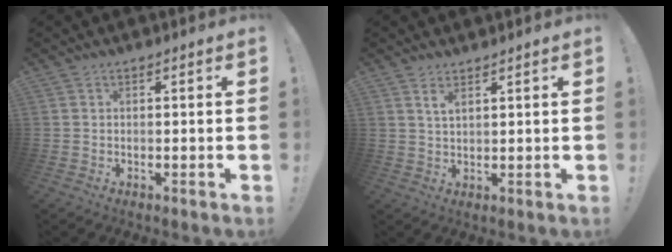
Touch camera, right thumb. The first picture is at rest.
{"total": 3.0, "force": [2.0, 1.0, 2.1], "torque": [-0.034, -0.010, 0.034]}